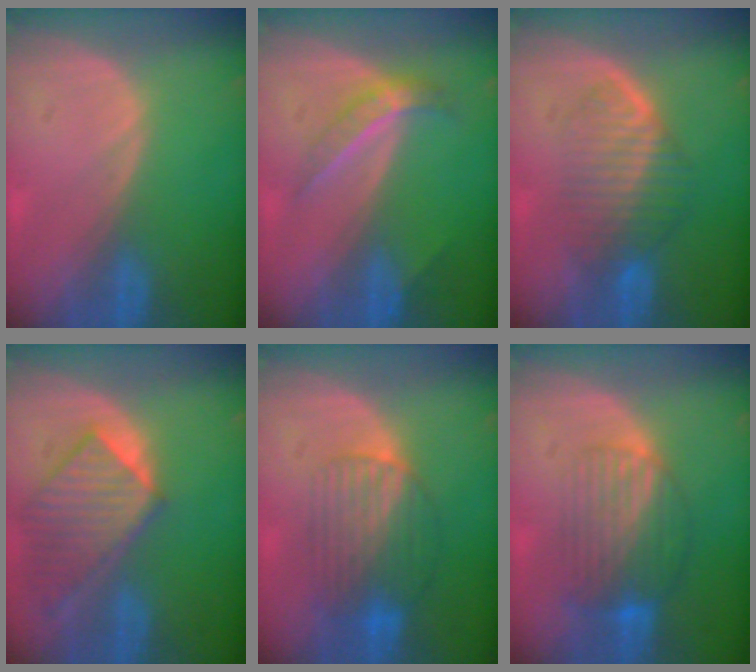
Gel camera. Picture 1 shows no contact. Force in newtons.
{"total": 4.7, "press": 4.2, "slide": 2.2}
{"total": 6.7, "press": 6.4, "slide": 1.7}
{"total": 9.1, "press": 8.1, "slide": 4.3}
{"total": 7.8, "press": 7.4, "slide": 2.4}
{"total": 8.3, "press": 7.2, "slide": 4.3}